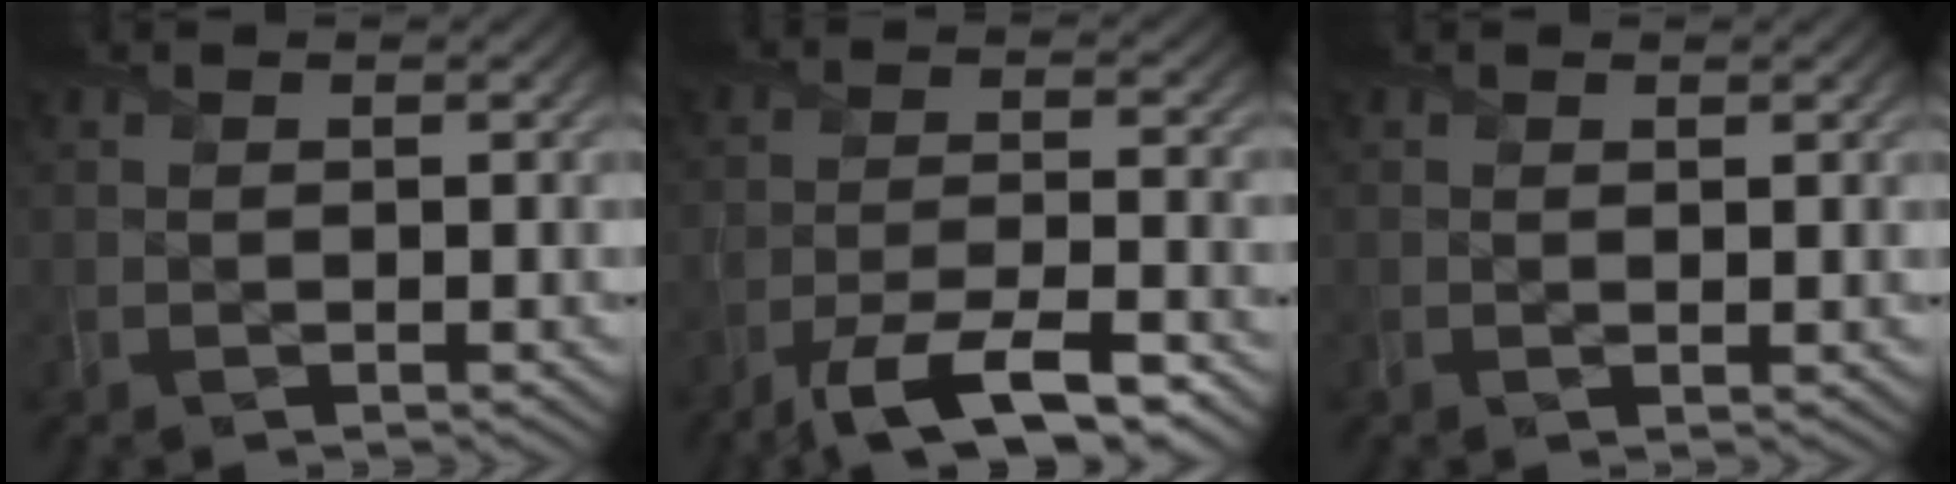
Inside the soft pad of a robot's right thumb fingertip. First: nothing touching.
{"total": 9.2, "force": [-6.6, 2.3, 6.0], "torque": [-0.108, 0.000, -0.120]}
{"total": 0.7, "force": [0.5, 0.2, 0.5], "torque": [-0.009, -0.002, 0.008]}